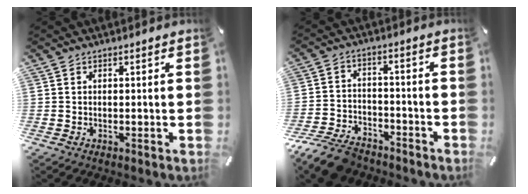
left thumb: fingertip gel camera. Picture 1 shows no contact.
{"total": 9.9, "force": [-8.0, 4.4, 3.7], "torque": [-0.068, 0.042, -0.151]}